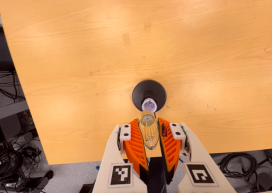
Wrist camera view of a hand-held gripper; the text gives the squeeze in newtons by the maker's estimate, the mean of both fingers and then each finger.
{"total": 19.6, "left": 24.9, "right": 14.2}